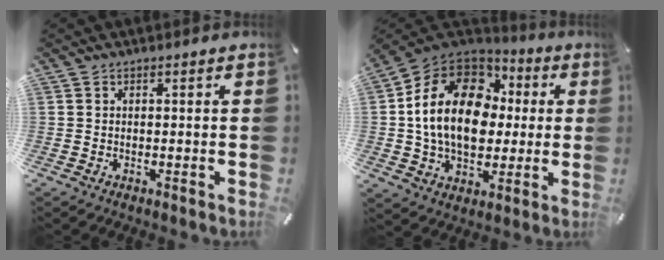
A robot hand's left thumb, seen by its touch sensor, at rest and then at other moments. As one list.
[{"total": 19.5, "force": [1.1, 14.7, 12.8], "torque": [-0.263, 0.013, 0.017]}]